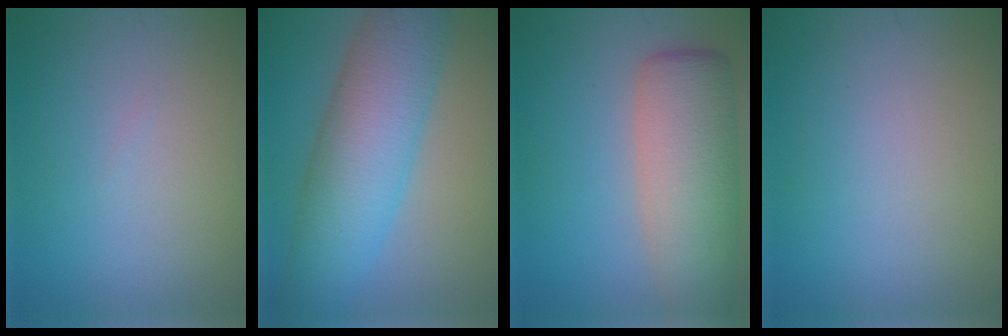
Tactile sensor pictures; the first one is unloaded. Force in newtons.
{"total": 9.6, "press": 9.6, "slide": 0.0}
{"total": 8.0, "press": 7.9, "slide": 0.7}
{"total": 0.0}